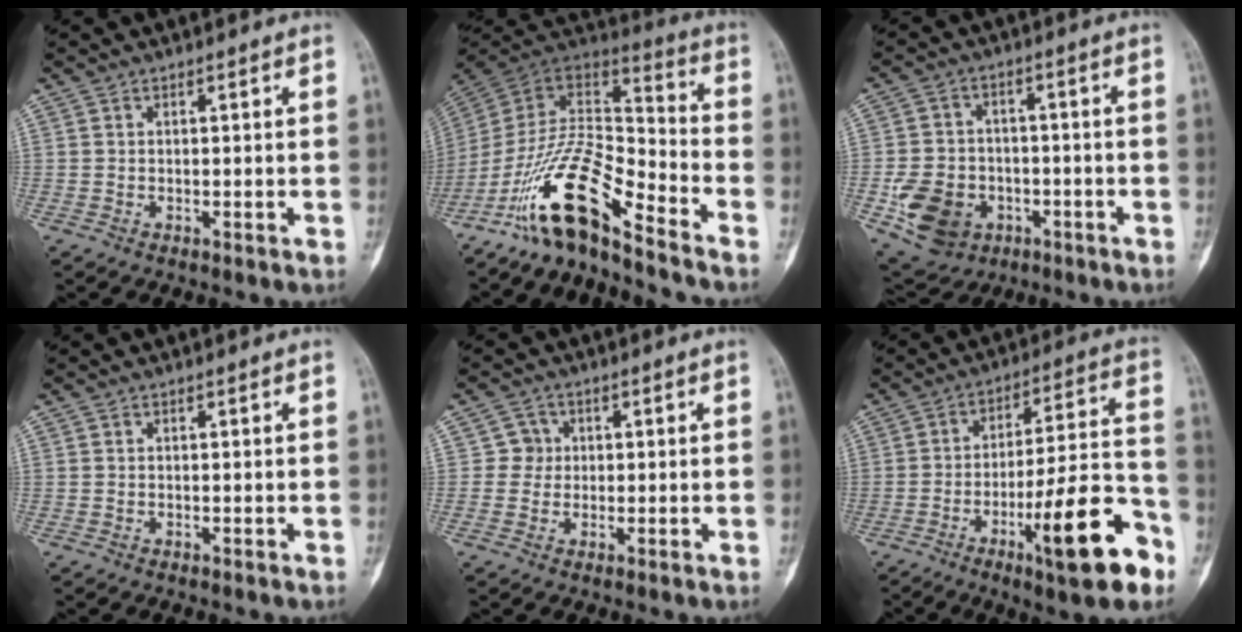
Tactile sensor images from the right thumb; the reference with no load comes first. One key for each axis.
{"total": 16.9, "fx": -11.8, "fy": 4.6, "fz": 11.2, "tx": -0.197, "ty": 0.096, "tz": -0.218}
{"total": 12.4, "fx": -4.2, "fy": 9.8, "fz": 6.4, "tx": -0.098, "ty": 0.017, "tz": -0.060}
{"total": 0.0}
{"total": 2.9, "fx": 0.3, "fy": 2.9, "fz": 0.2, "tx": 0.020, "ty": 0.007, "tz": -0.003}
{"total": 19.3, "fx": -9.0, "fy": 4.1, "fz": 16.6, "tx": -0.243, "ty": 0.052, "tz": -0.134}